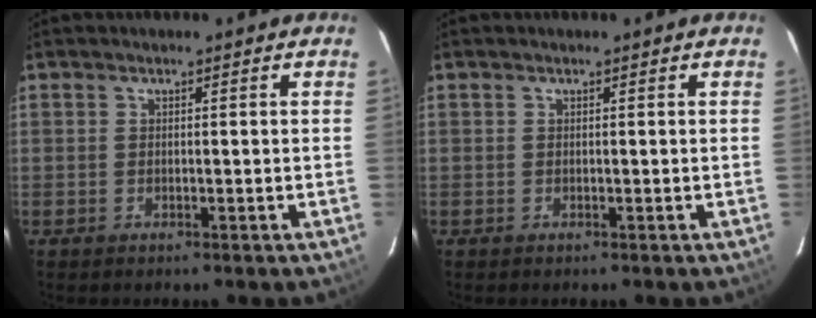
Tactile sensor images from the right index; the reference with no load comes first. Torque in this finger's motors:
{"motor_torque": [0.00, 0.00, 0.00, 0.01]}